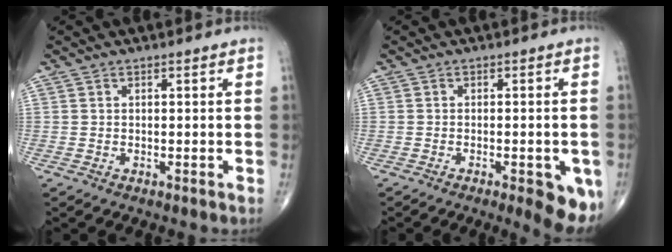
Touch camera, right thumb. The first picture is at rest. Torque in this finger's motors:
{"motor_torque": [-0.44, 0.55, -0.09, -0.24, 0.00]}